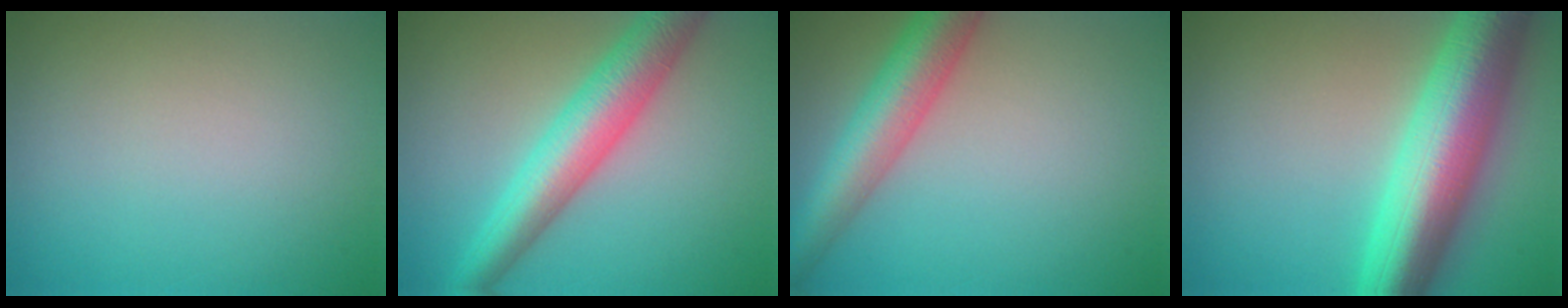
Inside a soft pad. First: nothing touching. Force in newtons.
{"total": 6.4, "press": 6.3, "slide": 0.1}
{"total": 6.2, "press": 6.2, "slide": 0.2}
{"total": 10.5, "press": 10.5, "slide": 0.2}